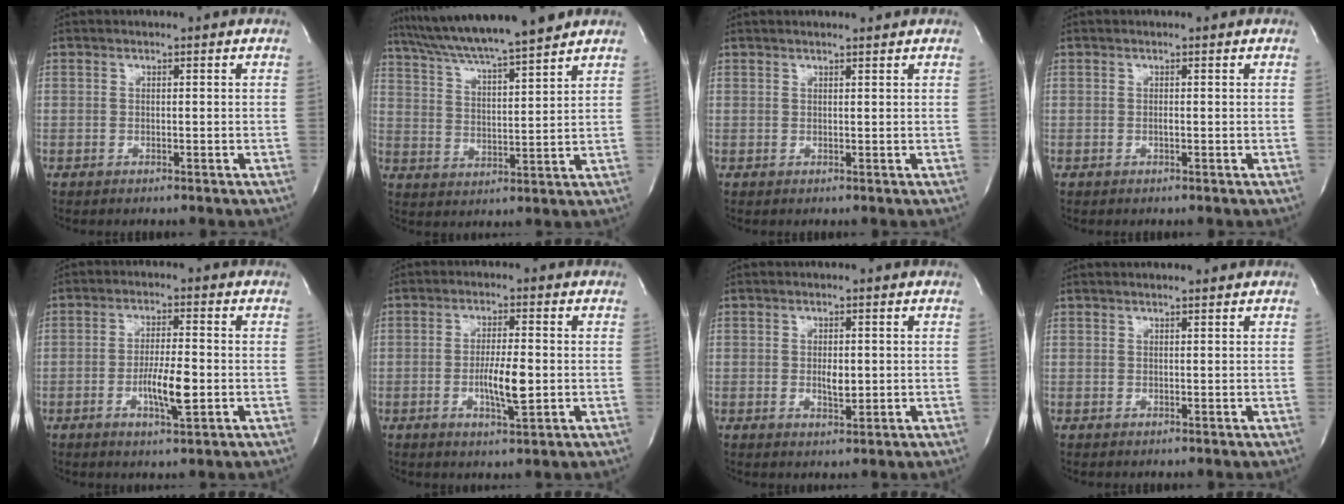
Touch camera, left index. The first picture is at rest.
{"total": 15.2, "force": [13.3, -0.2, 7.5], "torque": [-0.132, 0.016, 0.215]}
{"total": 2.7, "force": [2.6, 0.2, 0.7], "torque": [-0.012, 0.014, 0.034]}
{"total": 0.0}
{"total": 6.2, "force": [-1.7, 0.9, 5.9], "torque": [-0.109, -0.007, -0.027]}
{"total": 5.8, "force": [-1.0, 0.9, 5.6], "torque": [-0.105, -0.008, -0.015]}
{"total": 2.7, "force": [0.0, 1.2, 2.4], "torque": [-0.042, -0.003, 0.003]}
{"total": 2.2, "force": [2.1, 0.1, 0.6], "torque": [-0.010, 0.011, 0.027]}